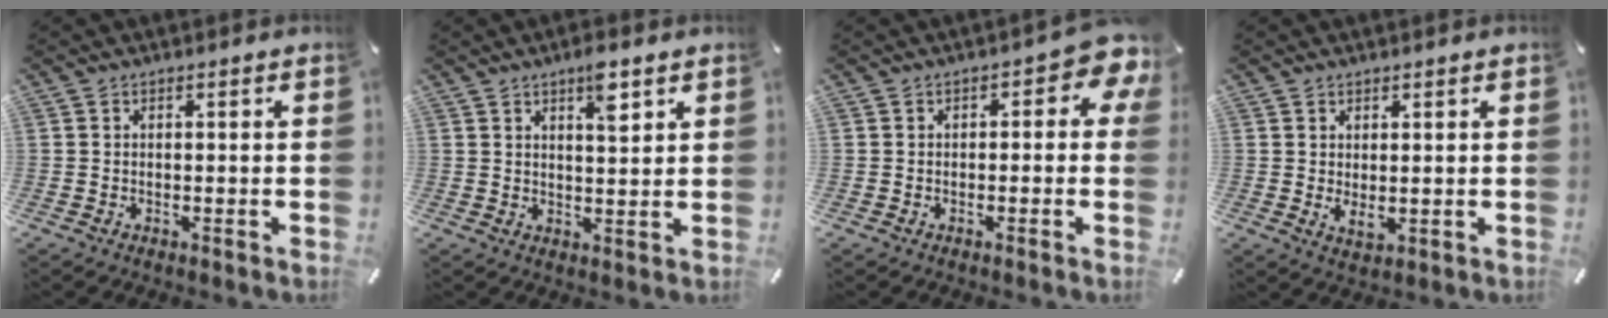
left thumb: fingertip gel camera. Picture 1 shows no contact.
{"total": 6.2, "force": [3.9, 1.9, 4.4], "torque": [-0.064, -0.015, 0.061]}
{"total": 4.9, "force": [0.8, 2.7, 4.1], "torque": [-0.053, 0.002, 0.010]}
{"total": 2.5, "force": [0.6, 1.3, 2.0], "torque": [-0.037, -0.007, 0.009]}